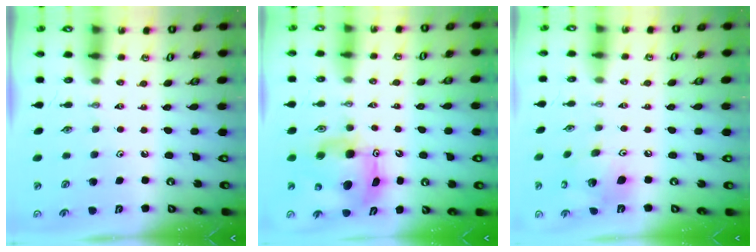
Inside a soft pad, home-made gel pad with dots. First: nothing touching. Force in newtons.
{"total": 9.7, "press": 9.7, "slide": 0.8}
{"total": 14.3, "press": 14.1, "slide": 2.5}